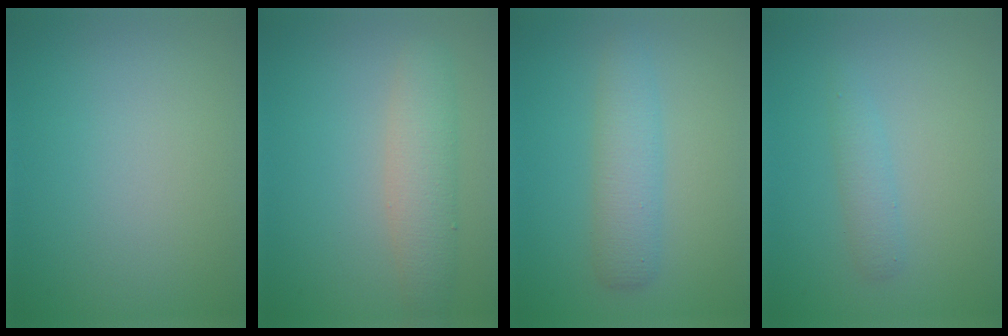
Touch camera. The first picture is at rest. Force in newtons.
{"total": 3.7, "press": 3.7, "slide": 0.1}
{"total": 3.2, "press": 3.2, "slide": 0.1}
{"total": 1.4, "press": 1.4, "slide": 0.1}